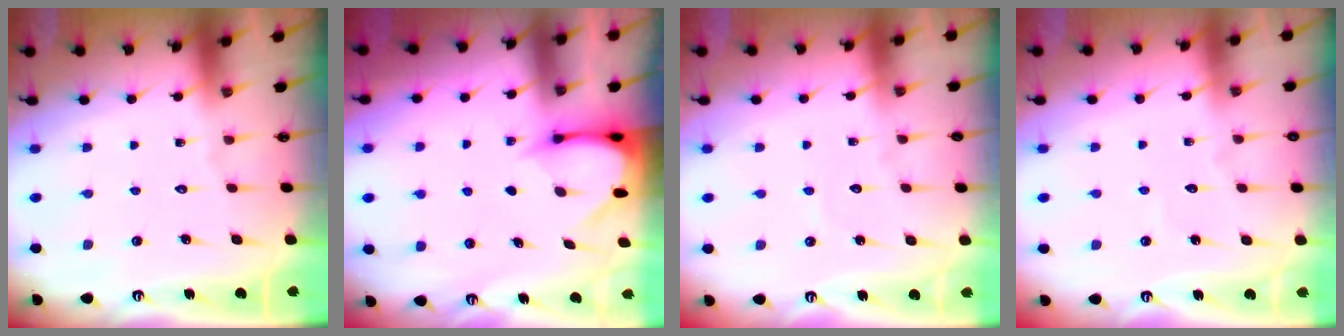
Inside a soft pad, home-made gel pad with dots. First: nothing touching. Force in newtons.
{"total": 3.3, "press": 3.3, "slide": 0.3}
{"total": 2.7, "press": 2.7, "slide": 0.3}
{"total": 2.1, "press": 2.1, "slide": 0.2}